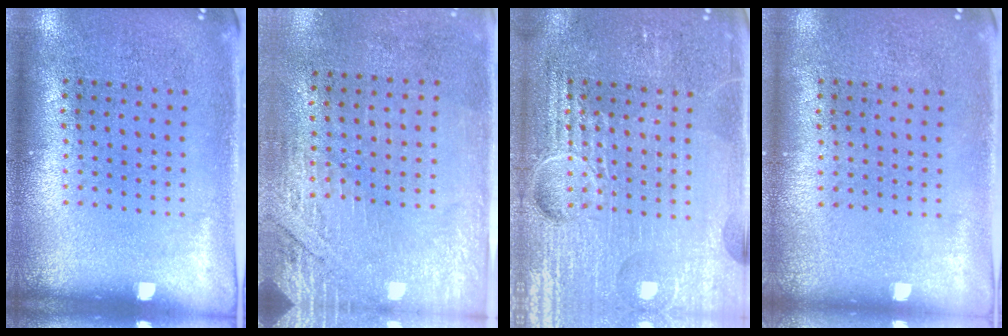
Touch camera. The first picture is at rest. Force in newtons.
{"total": 2.7, "press": 2.3, "slide": 1.4}
{"total": 7.2, "press": 7.1, "slide": 0.9}
{"total": 0.0}